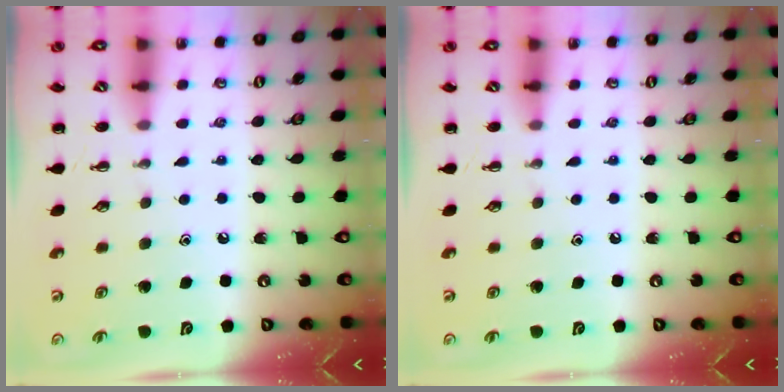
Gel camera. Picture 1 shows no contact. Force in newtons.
{"total": 0.0}